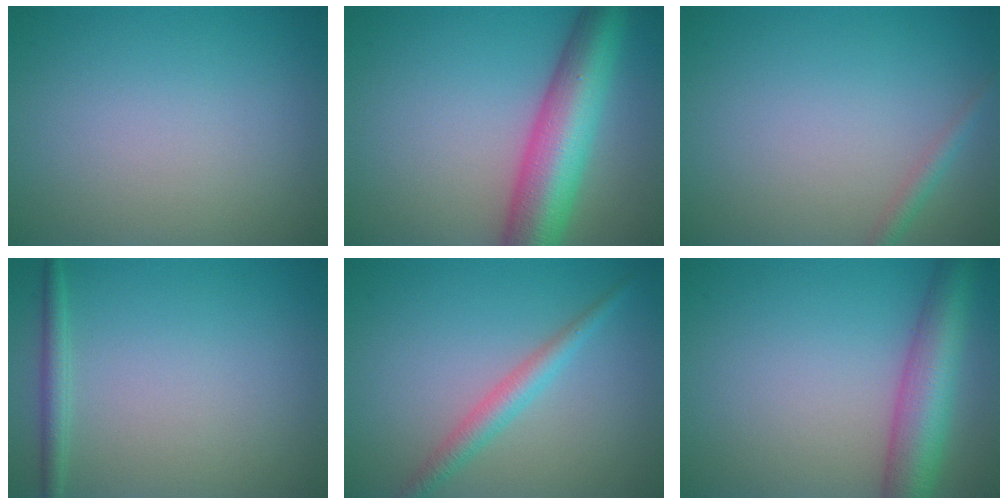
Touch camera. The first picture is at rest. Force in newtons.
{"total": 9.2, "press": 9.2, "slide": 0.2}
{"total": 1.3, "press": 1.3, "slide": 0.1}
{"total": 1.6, "press": 1.6, "slide": 0.1}
{"total": 2.5, "press": 2.5, "slide": 0.1}
{"total": 6.7, "press": 6.7, "slide": 0.3}